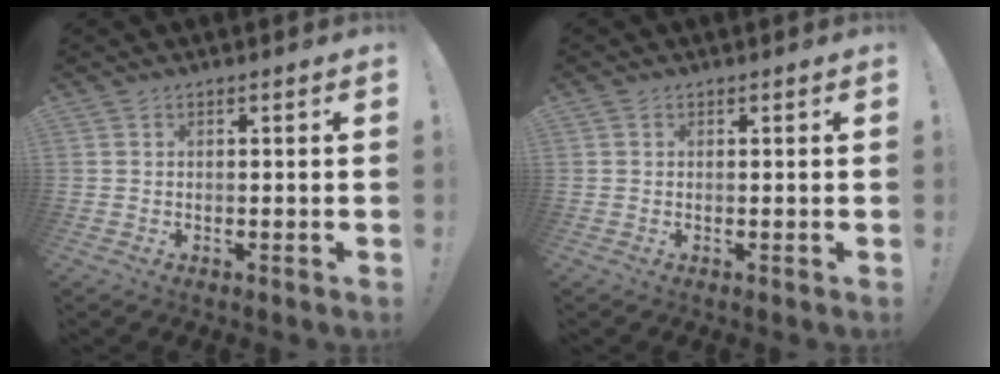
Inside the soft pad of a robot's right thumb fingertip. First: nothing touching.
{"total": 0.5, "force": [0.3, 0.4, -0.1], "torque": [0.006, -0.002, 0.006]}